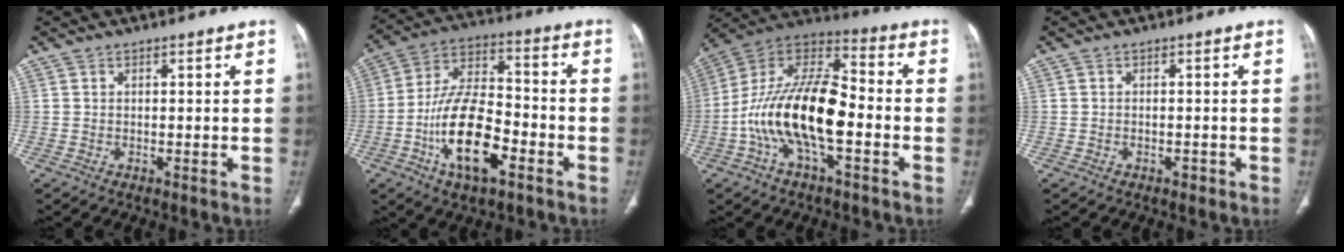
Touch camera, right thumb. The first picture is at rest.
{"total": 16.8, "force": [-6.4, 7.7, 13.5], "torque": [-0.240, 0.037, -0.113]}
{"total": 19.5, "force": [-4.6, 8.6, 16.8], "torque": [-0.308, 0.051, -0.087]}
{"total": 1.0, "force": [-0.6, 0.6, 0.4], "torque": [-0.008, 0.002, -0.010]}